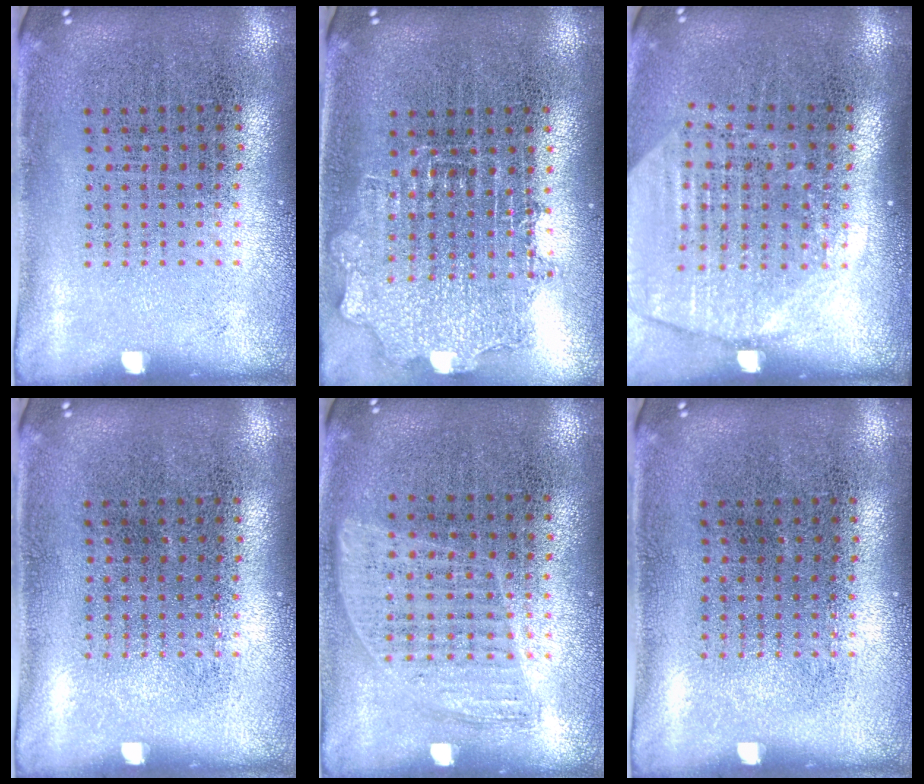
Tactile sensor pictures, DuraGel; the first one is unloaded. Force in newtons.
{"total": 1.3, "press": 1.1, "slide": 0.6}
{"total": 2.0, "press": 1.8, "slide": 1.0}
{"total": 0.0}
{"total": 0.9, "press": 0.8, "slide": 0.4}
{"total": 0.0}